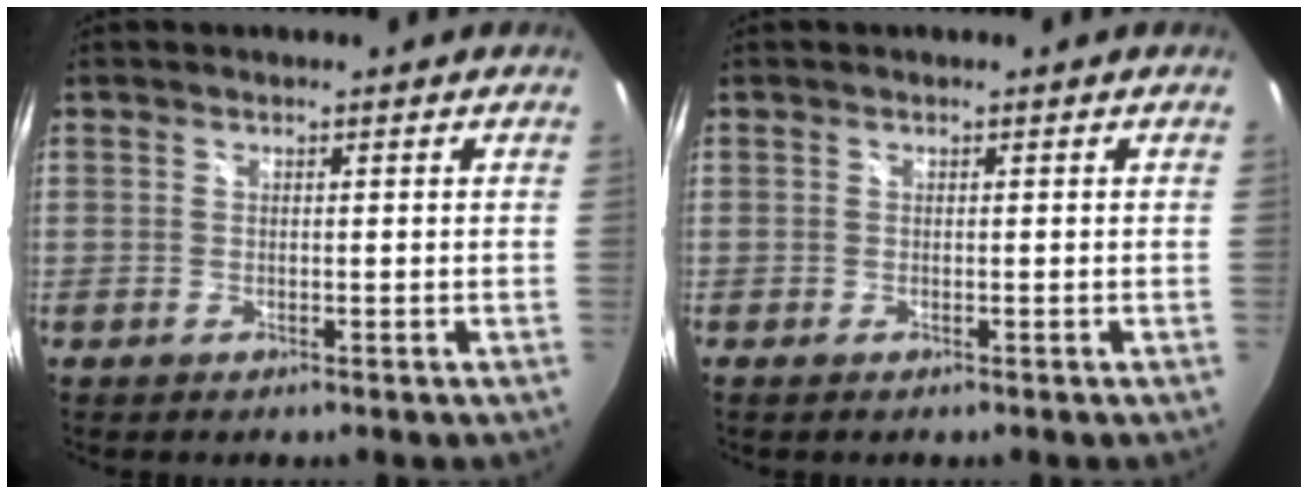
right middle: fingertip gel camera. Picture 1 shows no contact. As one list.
[{"total": 0.0}]